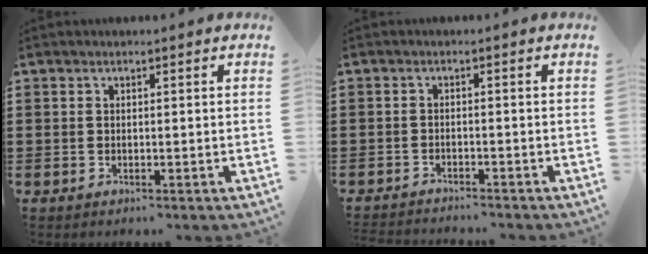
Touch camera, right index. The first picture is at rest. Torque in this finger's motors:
{"motor_torque": [-2.14, 0.00, -1.05, 0.01]}